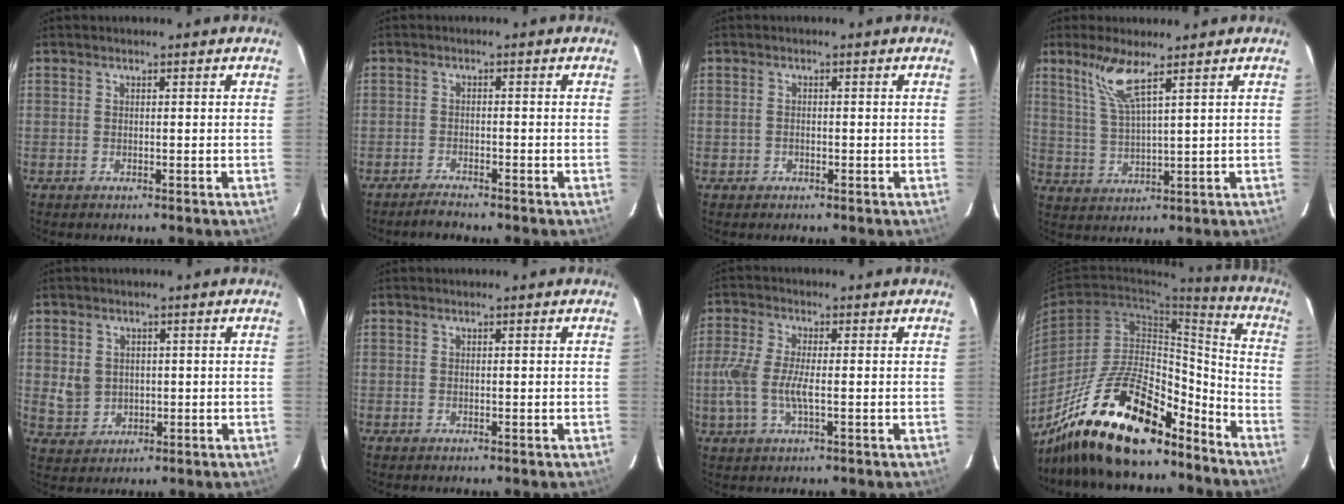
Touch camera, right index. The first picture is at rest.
{"total": 2.5, "force": [-2.4, 0.3, 0.7], "torque": [-0.027, -0.003, -0.046]}
{"total": 1.2, "force": [-0.6, 1.0, 0.3], "torque": [-0.004, 0.002, -0.006]}
{"total": 6.7, "force": [4.4, 0.4, 5.1], "torque": [-0.111, -0.003, 0.094]}
{"total": 5.2, "force": [0.4, 4.7, 2.1], "torque": [-0.046, 0.006, 0.021]}
{"total": 0.0}
{"total": 7.0, "force": [-1.3, 2.1, 6.5], "torque": [-0.146, -0.001, -0.025]}
{"total": 24.3, "force": [-18.4, 8.4, 13.5], "torque": [-0.238, 0.008, -0.295]}